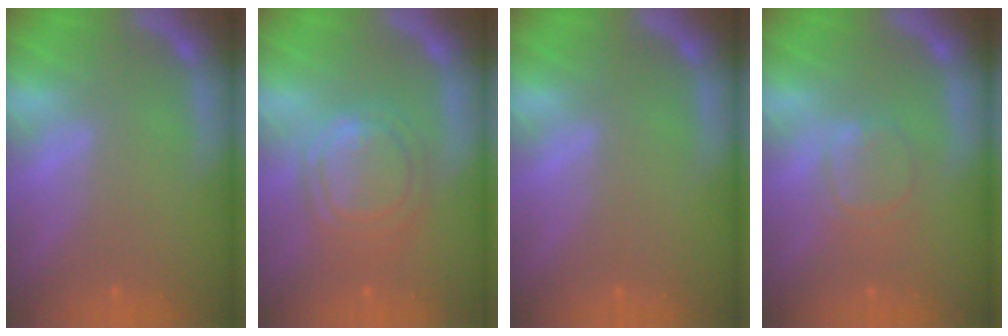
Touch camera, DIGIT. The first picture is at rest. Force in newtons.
{"total": 7.0}
{"total": 0.0}
{"total": 3.0}